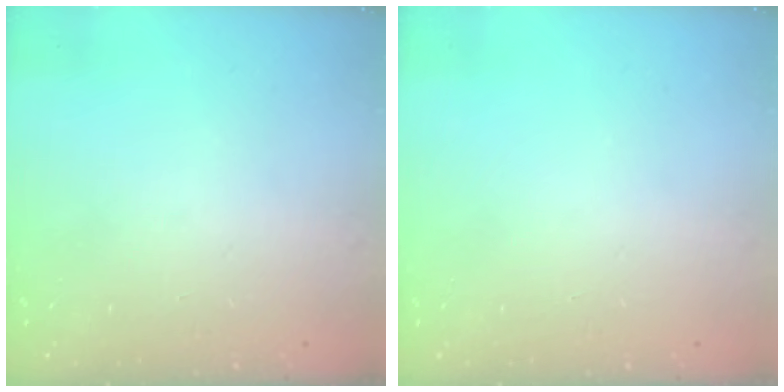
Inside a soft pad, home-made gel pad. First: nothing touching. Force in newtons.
{"total": 0.0}